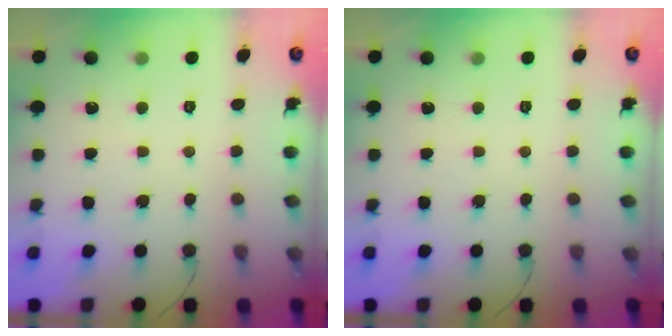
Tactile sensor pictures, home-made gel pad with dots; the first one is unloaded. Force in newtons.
{"total": 0.0}